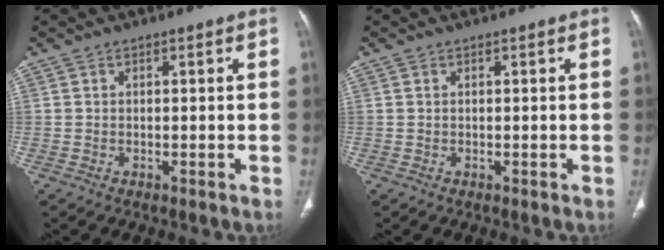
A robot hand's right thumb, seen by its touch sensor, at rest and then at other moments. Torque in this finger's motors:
{"motor_torque": [0.11, 0.02, -0.03, -0.21, 0.03]}